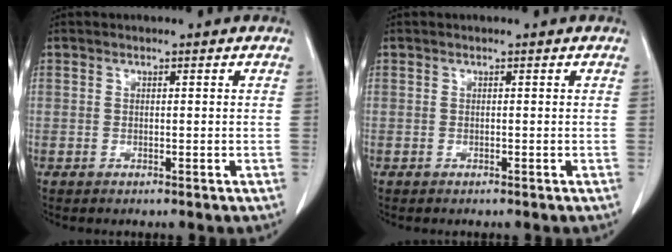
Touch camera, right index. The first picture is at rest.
{"total": 0.0}